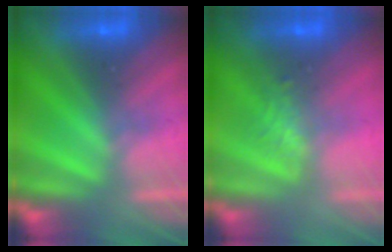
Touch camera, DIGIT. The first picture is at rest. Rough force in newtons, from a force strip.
{"total": 2.4}